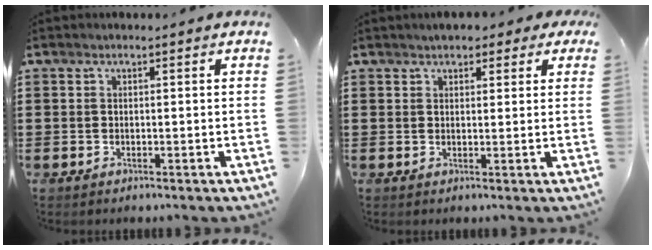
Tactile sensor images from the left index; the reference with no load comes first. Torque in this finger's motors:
{"motor_torque": [1.76, -0.38, 0.75, 0.11]}